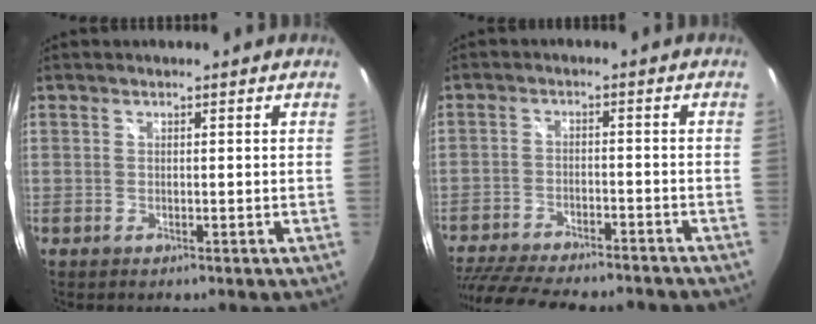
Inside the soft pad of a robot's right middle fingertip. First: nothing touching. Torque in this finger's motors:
{"motor_torque": [1.08, -1.05, 0.42, 0.16]}